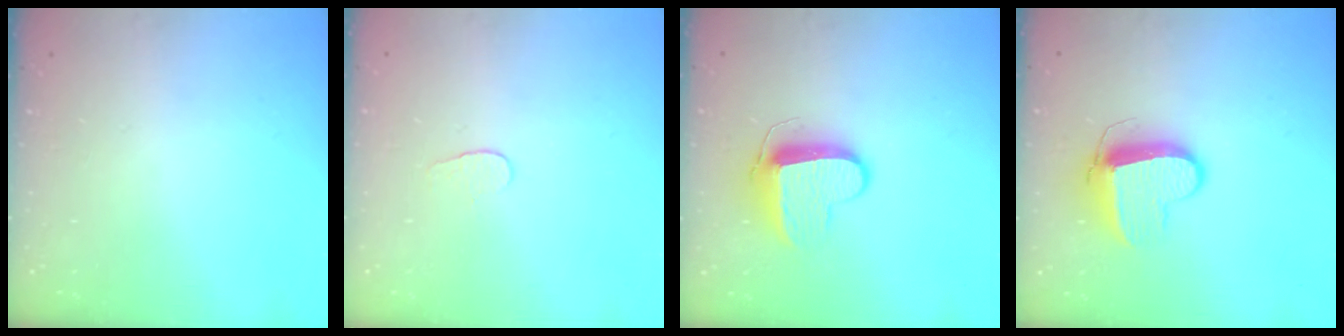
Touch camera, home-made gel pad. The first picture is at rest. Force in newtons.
{"total": 4.1, "press": 4.1, "slide": 0.3}
{"total": 10.1, "press": 10.1, "slide": 0.5}
{"total": 10.3, "press": 10.3, "slide": 0.5}